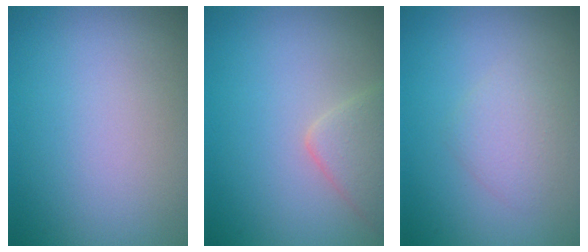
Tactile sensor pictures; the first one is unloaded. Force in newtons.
{"total": 2.8, "press": 2.8, "slide": 0.2}
{"total": 2.1, "press": 2.1, "slide": 0.1}